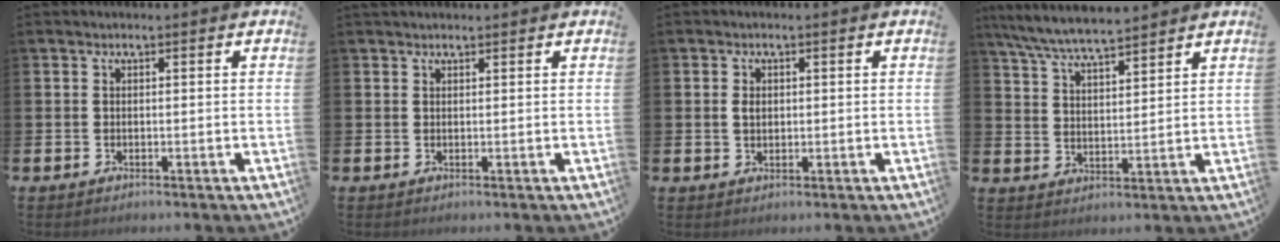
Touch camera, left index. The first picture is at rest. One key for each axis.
{"total": 0.9, "fx": 0.8, "fy": 0.2, "fz": 0.2, "tx": 0.006, "ty": -0.003, "tz": 0.013}
{"total": 1.6, "fx": 0.4, "fy": 1.1, "fz": 1.0, "tx": -0.005, "ty": 0.000, "tz": 0.003}
{"total": 6.8, "fx": 6.4, "fy": 0.5, "fz": 2.0, "tx": -0.061, "ty": -0.030, "tz": 0.116}